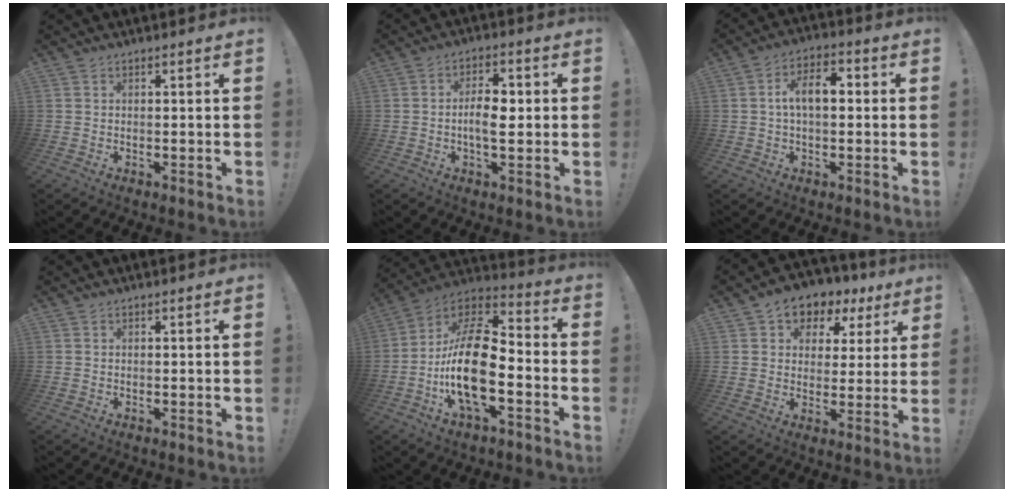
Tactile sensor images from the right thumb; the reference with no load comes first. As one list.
[{"total": 7.7, "force": [-0.7, 3.8, 6.7], "torque": [-0.108, 0.006, -0.017]}, {"total": 9.0, "force": [0.4, 4.7, 7.7], "torque": [-0.134, 0.014, 0.007]}, {"total": 0.0}, {"total": 22.0, "force": [-5.3, 9.8, 19.0], "torque": [-0.371, 0.025, -0.089]}, {"total": 7.3, "force": [3.5, 6.0, 2.4], "torque": [-0.036, -0.023, 0.070]}]